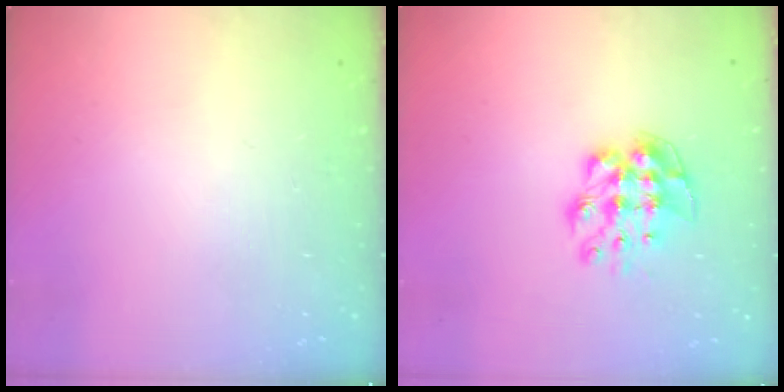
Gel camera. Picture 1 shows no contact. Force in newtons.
{"total": 9.5, "press": 9.4, "slide": 0.6}